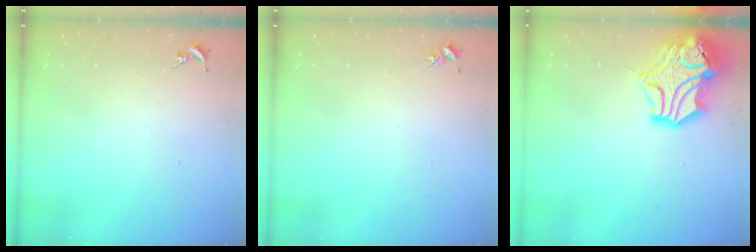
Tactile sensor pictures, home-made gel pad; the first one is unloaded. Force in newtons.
{"total": 3.1, "press": 3.1, "slide": 0.2}
{"total": 16.3, "press": 16.2, "slide": 2.2}